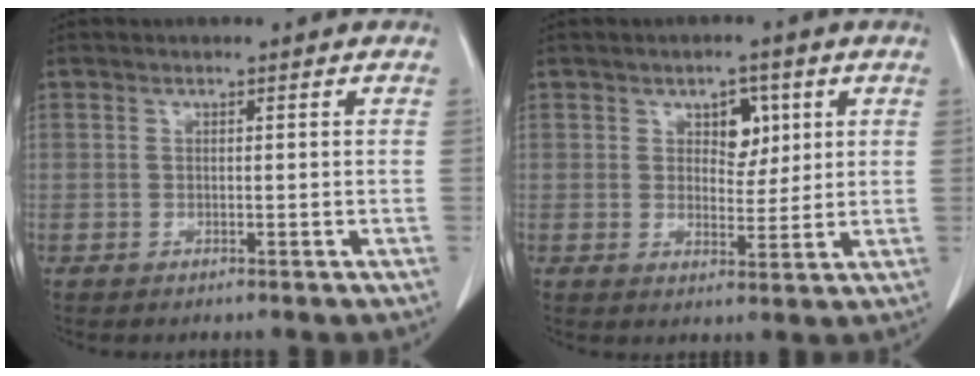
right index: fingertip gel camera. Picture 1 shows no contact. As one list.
[{"total": 4.6, "force": [1.8, 2.8, 3.1], "torque": [-0.040, 0.006, 0.030]}]